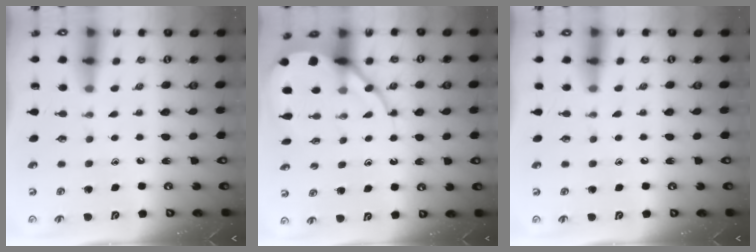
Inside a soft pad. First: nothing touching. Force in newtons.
{"total": 9.5, "press": 9.4, "slide": 1.0}
{"total": 3.4, "press": 3.4, "slide": 0.5}